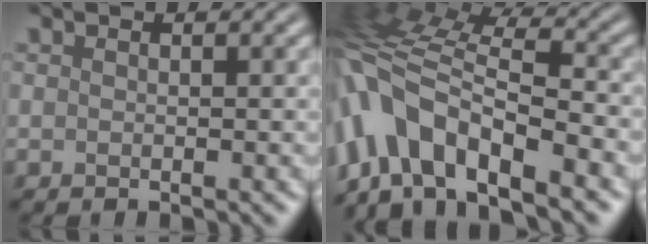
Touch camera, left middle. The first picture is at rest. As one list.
[{"total": 11.0, "force": [-6.8, 4.2, 7.5], "torque": [-0.163, 0.001, -0.092]}]